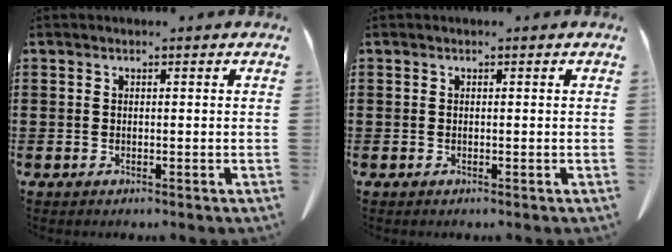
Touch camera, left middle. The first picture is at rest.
{"total": 0.0}